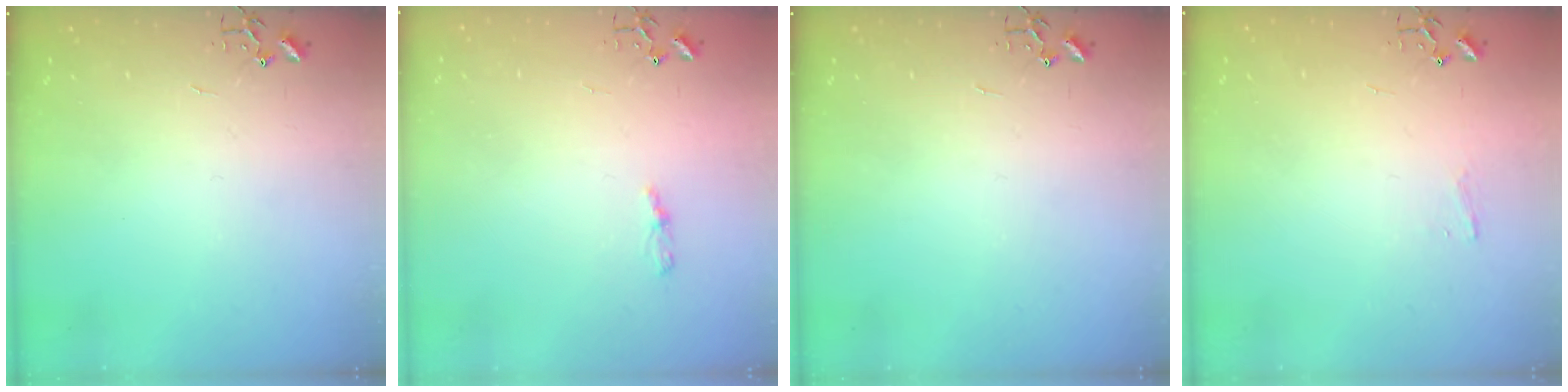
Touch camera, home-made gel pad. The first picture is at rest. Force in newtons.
{"total": 4.2, "press": 4.1, "slide": 0.5}
{"total": 0.0}
{"total": 3.7, "press": 3.6, "slide": 0.6}